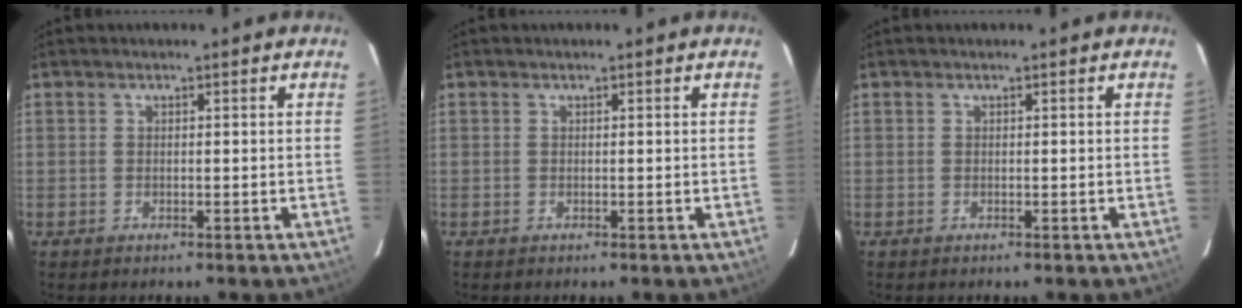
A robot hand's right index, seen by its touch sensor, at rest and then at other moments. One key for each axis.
{"total": 0.0}
{"total": 0.0}